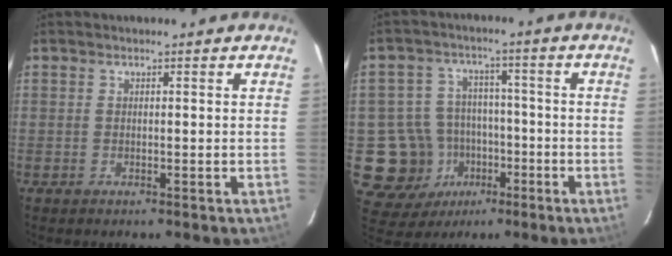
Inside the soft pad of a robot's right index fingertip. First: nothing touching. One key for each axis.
{"total": 12.1, "fx": -4.1, "fy": 11.0, "fz": 2.7, "tx": -0.082, "ty": 0.027, "tz": -0.048}